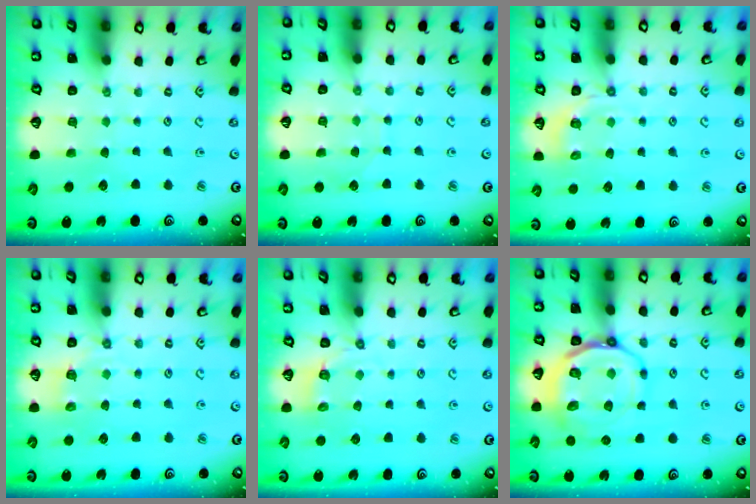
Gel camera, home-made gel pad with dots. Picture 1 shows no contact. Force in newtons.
{"total": 3.8, "press": 3.7, "slide": 0.4}
{"total": 3.7, "press": 3.1, "slide": 1.9}
{"total": 3.9, "press": 3.6, "slide": 1.5}
{"total": 2.9, "press": 2.0, "slide": 2.1}
{"total": 14.0, "press": 13.8, "slide": 2.3}